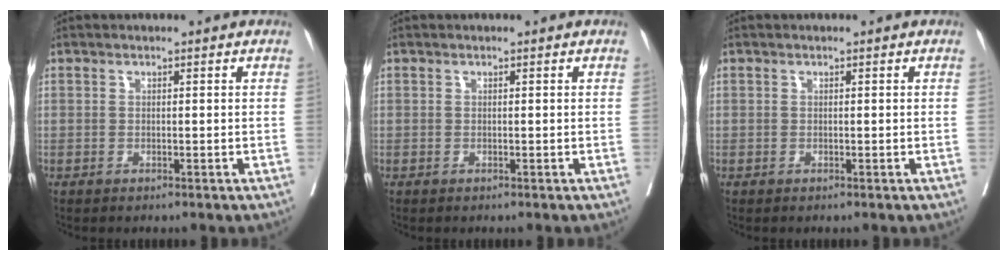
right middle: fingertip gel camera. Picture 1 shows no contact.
{"total": 0.0}
{"total": 0.0}